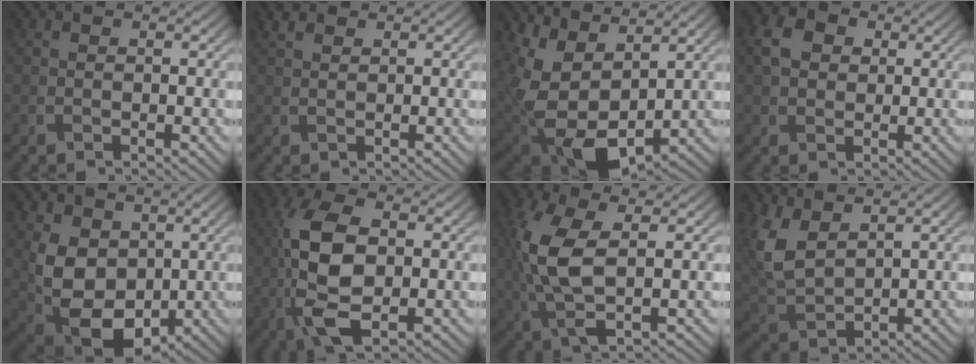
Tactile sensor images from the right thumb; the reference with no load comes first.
{"total": 1.4, "force": [1.0, 0.5, 0.8], "torque": [-0.023, 0.007, 0.023]}
{"total": 12.6, "force": [2.7, 7.7, 9.6], "torque": [-0.208, -0.027, 0.072]}
{"total": 4.7, "force": [0.9, 3.8, 2.6], "torque": [-0.068, 0.009, 0.011]}
{"total": 11.0, "force": [0.4, 8.0, 7.4], "torque": [-0.163, -0.013, 0.008]}
{"total": 11.3, "force": [-0.8, 5.4, 9.9], "torque": [-0.220, 0.006, -0.019]}
{"total": 10.0, "force": [1.2, 4.5, 8.9], "torque": [-0.222, -0.004, 0.024]}
{"total": 7.6, "force": [3.6, 3.9, 5.4], "torque": [-0.149, -0.001, 0.077]}